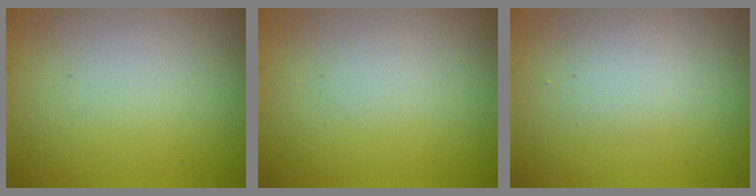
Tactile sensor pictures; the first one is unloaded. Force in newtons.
{"total": 0.5, "press": 0.5, "slide": 0.0}
{"total": 1.5, "press": 1.5, "slide": 0.2}